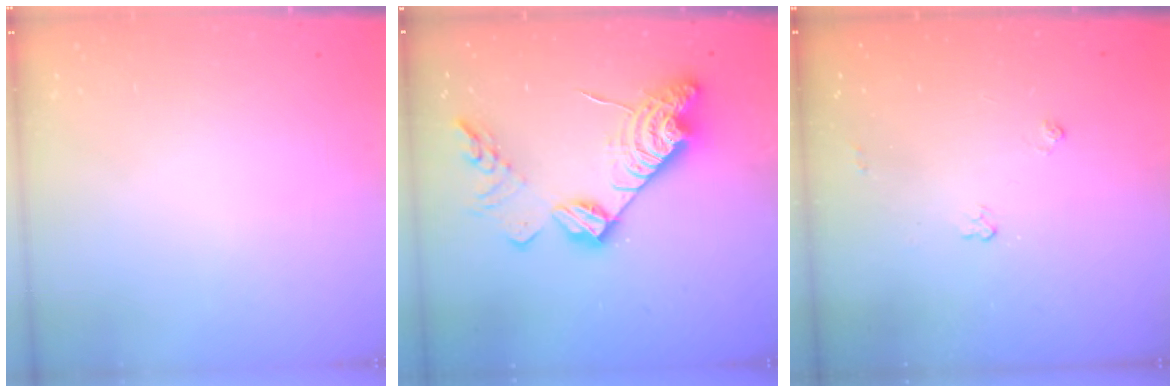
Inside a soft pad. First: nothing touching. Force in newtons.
{"total": 18.8, "press": 18.8, "slide": 1.4}
{"total": 4.7, "press": 4.7, "slide": 0.6}